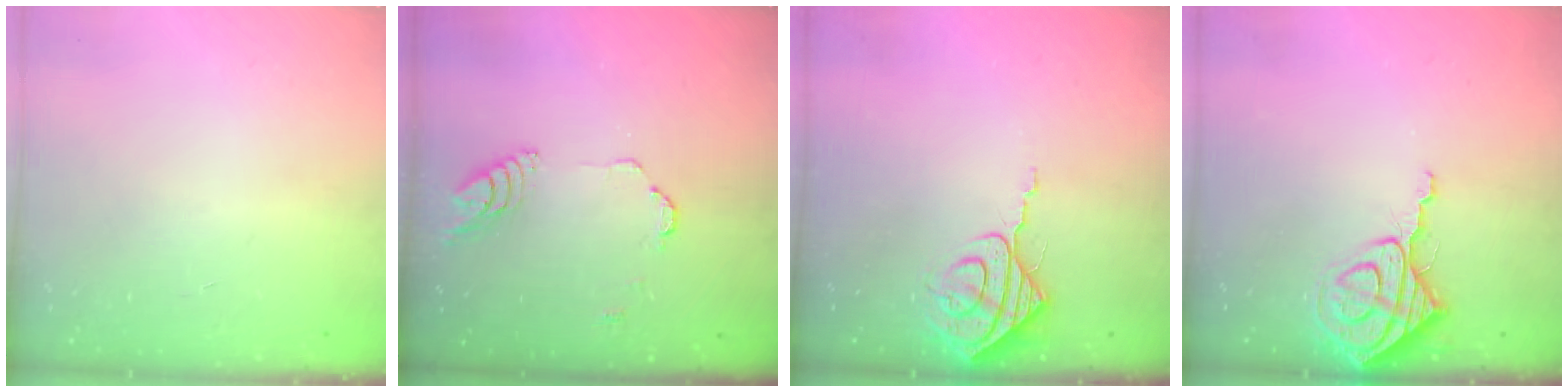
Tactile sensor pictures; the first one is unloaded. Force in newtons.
{"total": 5.3, "press": 5.3, "slide": 0.6}
{"total": 7.9, "press": 7.9, "slide": 0.8}
{"total": 8.1, "press": 8.1, "slide": 0.7}